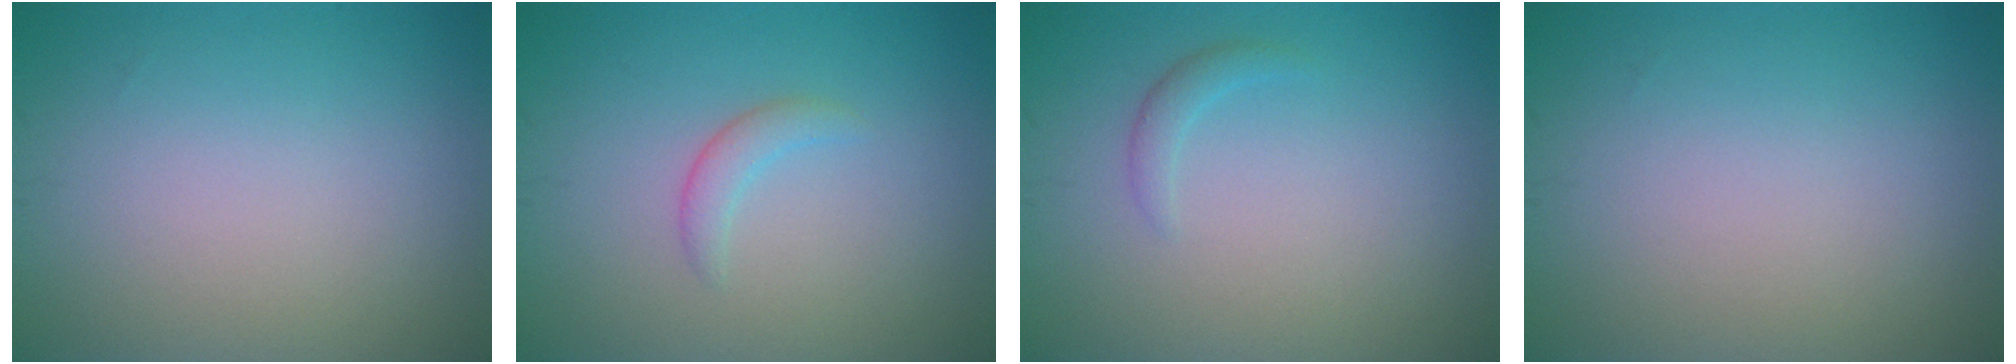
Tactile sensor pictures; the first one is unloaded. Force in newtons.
{"total": 1.4, "press": 1.4, "slide": 0.2}
{"total": 1.0, "press": 1.0, "slide": 0.0}
{"total": 0.0}